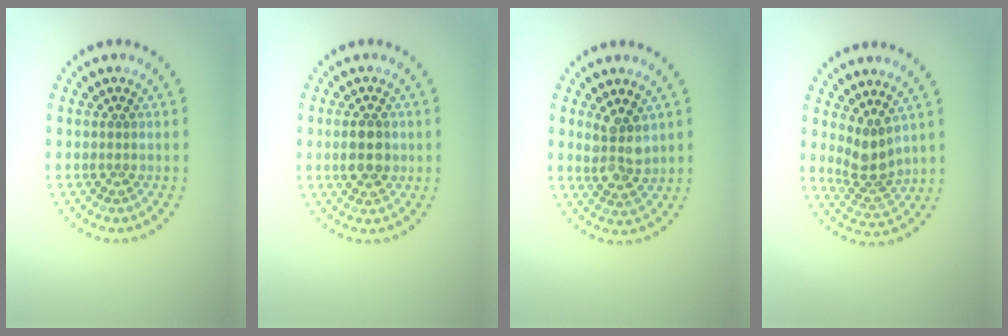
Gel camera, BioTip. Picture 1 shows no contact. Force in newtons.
{"total": 2.9, "press": 2.9, "slide": 0.0}
{"total": 3.1, "press": 2.8, "slide": 1.3}
{"total": 2.8, "press": 2.2, "slide": 1.8}